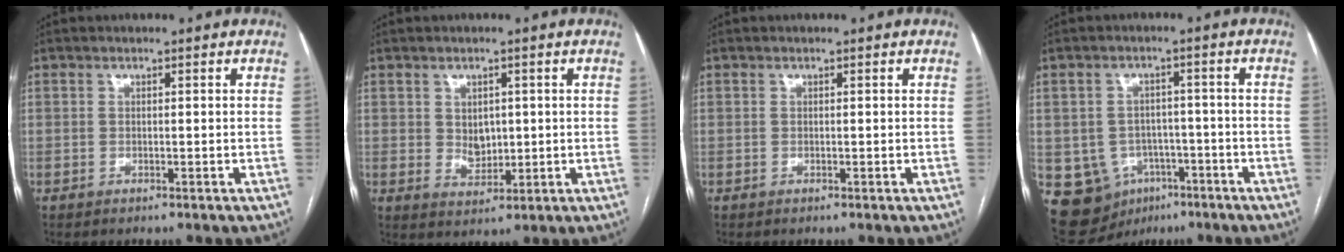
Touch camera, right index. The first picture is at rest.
{"total": 4.5, "force": [0.8, 3.4, 2.9], "torque": [-0.046, -0.002, 0.024]}
{"total": 0.0}
{"total": 10.2, "force": [-4.0, 8.8, 3.1], "torque": [-0.055, 0.023, -0.044]}